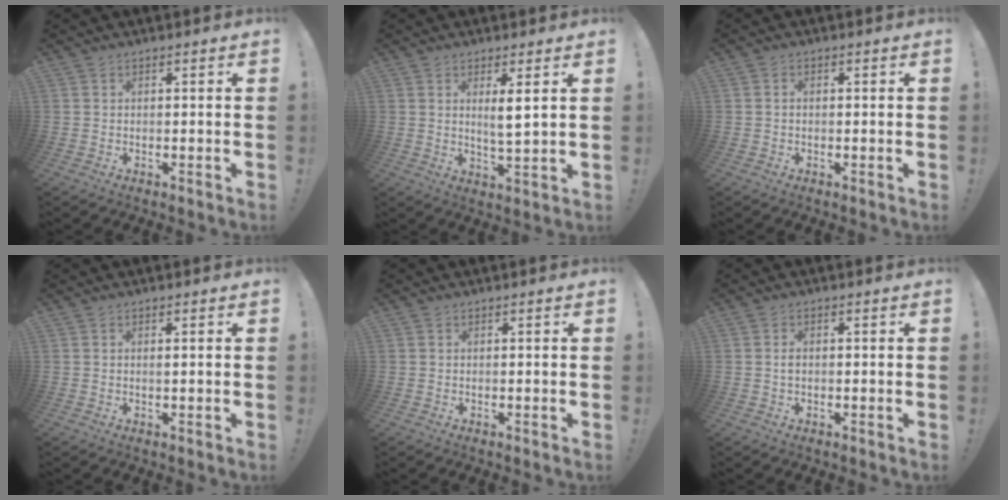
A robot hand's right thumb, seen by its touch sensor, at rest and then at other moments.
{"total": 4.9, "force": [2.2, 0.6, 4.3], "torque": [-0.069, -0.016, 0.032]}
{"total": 0.8, "force": [-0.3, 0.5, 0.5], "torque": [-0.010, 0.003, -0.006]}
{"total": 0.5, "force": [0.2, -0.1, 0.5], "torque": [0.003, -0.006, 0.000]}
{"total": 0.0}
{"total": 1.2, "force": [-0.2, 0.8, 0.8], "torque": [-0.023, 0.009, -0.004]}